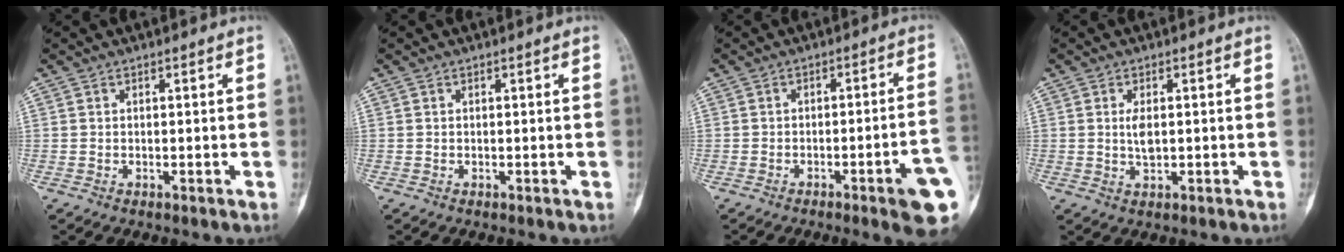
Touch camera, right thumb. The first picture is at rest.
{"total": 0.0}
{"total": 10.8, "force": [-4.2, 1.3, 9.9], "torque": [-0.115, 0.017, -0.052]}
{"total": 2.8, "force": [0.1, 1.2, 2.6], "torque": [-0.047, -0.003, 0.003]}